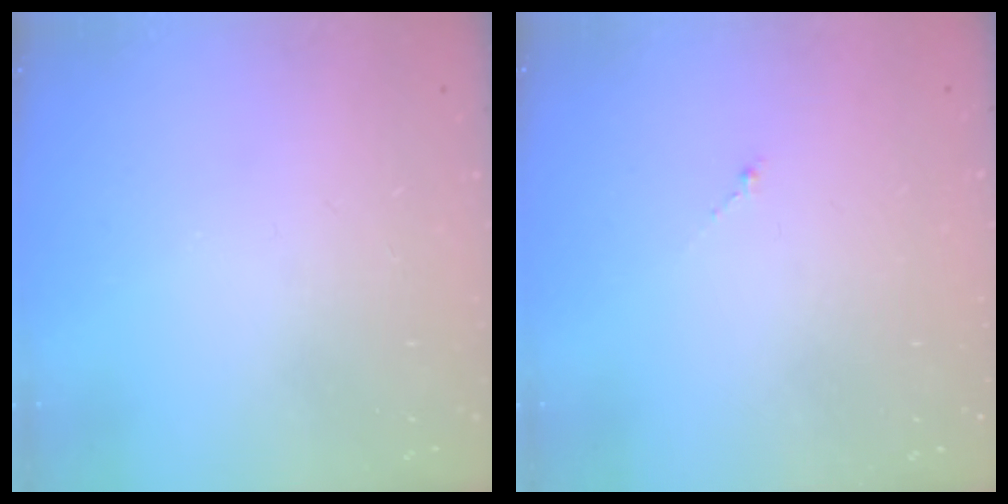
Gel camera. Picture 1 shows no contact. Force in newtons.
{"total": 0.0}